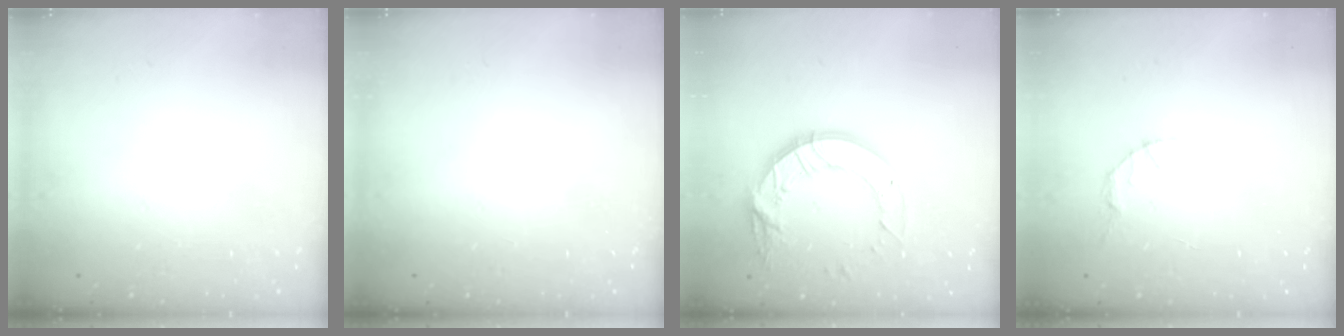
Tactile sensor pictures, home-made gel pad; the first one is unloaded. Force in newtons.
{"total": 0.0}
{"total": 14.2, "press": 14.2, "slide": 1.6}
{"total": 2.7, "press": 2.7, "slide": 0.4}